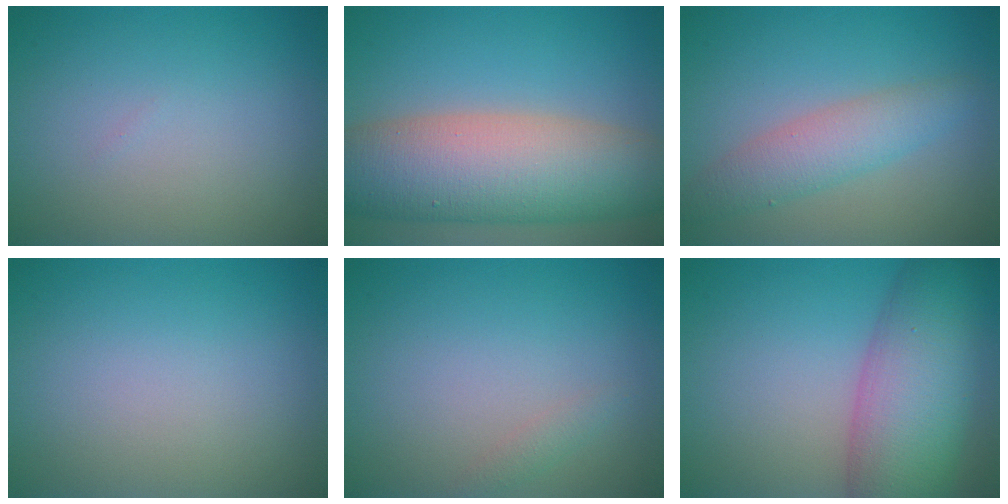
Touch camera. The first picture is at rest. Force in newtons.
{"total": 11.6, "press": 11.6, "slide": 0.6}
{"total": 3.6, "press": 3.6, "slide": 0.1}
{"total": 0.0}
{"total": 0.9, "press": 0.9, "slide": 0.0}
{"total": 10.3, "press": 10.3, "slide": 0.6}